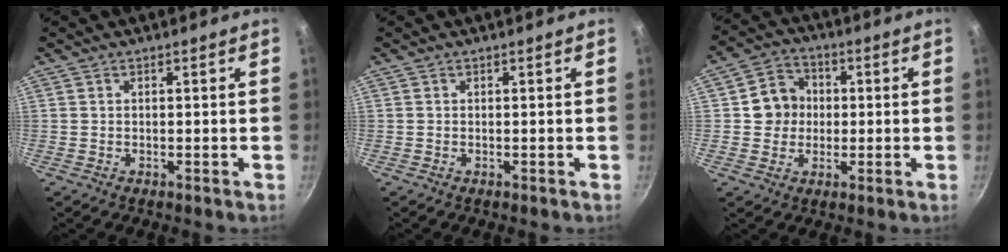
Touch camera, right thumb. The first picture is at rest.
{"total": 0.0}
{"total": 8.1, "force": [0.2, 7.4, 3.2], "torque": [-0.021, 0.015, -0.007]}